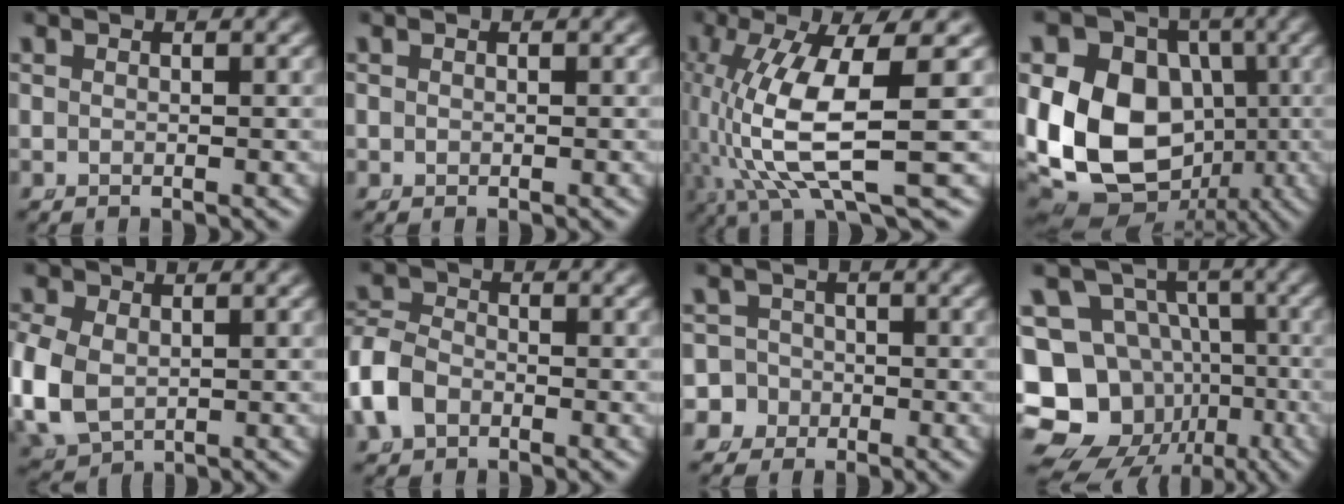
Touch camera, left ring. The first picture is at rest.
{"total": 0.6, "force": [0.1, 0.5, 0.2], "torque": [-0.009, -0.009, 0.008]}
{"total": 9.4, "force": [-0.7, 3.3, 8.7], "torque": [-0.187, -0.034, 0.012]}
{"total": 18.7, "force": [-2.1, 15.3, 10.5], "torque": [-0.238, -0.075, -0.015]}
{"total": 6.7, "force": [-1.0, 5.7, 3.4], "torque": [-0.117, -0.040, 0.005]}
{"total": 4.3, "force": [-1.4, 3.5, 2.0], "torque": [-0.065, -0.017, -0.019]}
{"total": 7.7, "force": [-2.6, 7.2, 1.3], "torque": [-0.052, -0.034, -0.046]}
{"total": 20.7, "force": [-6.1, 18.1, 8.2], "torque": [-0.194, -0.102, -0.085]}